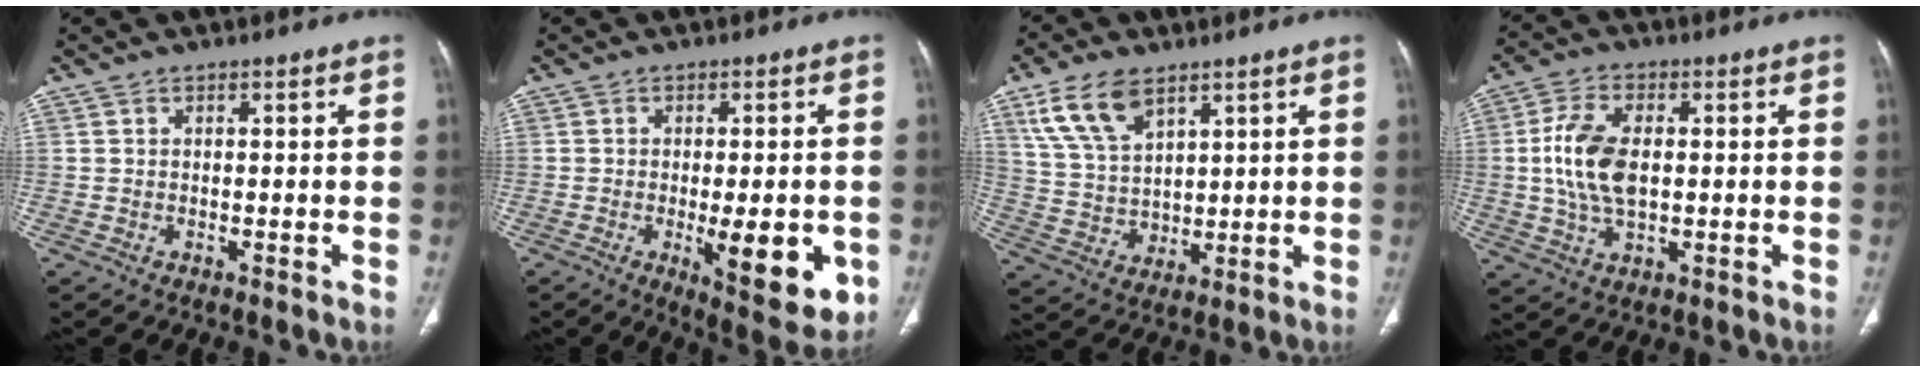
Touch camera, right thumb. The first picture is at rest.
{"total": 12.6, "force": [-3.2, 4.3, 11.4], "torque": [-0.135, -0.020, -0.034]}
{"total": 11.5, "force": [6.6, 6.5, 6.7], "torque": [-0.114, -0.024, 0.139]}
{"total": 10.8, "force": [0.6, 6.0, 9.0], "torque": [-0.184, 0.002, 0.014]}